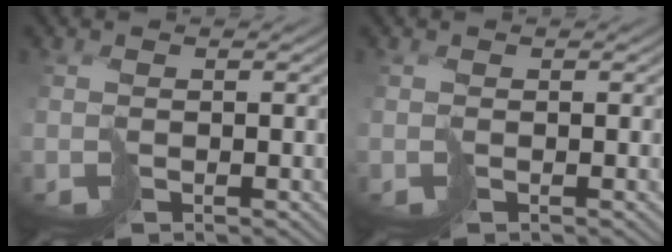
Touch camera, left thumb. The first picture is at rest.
{"total": 0.0}